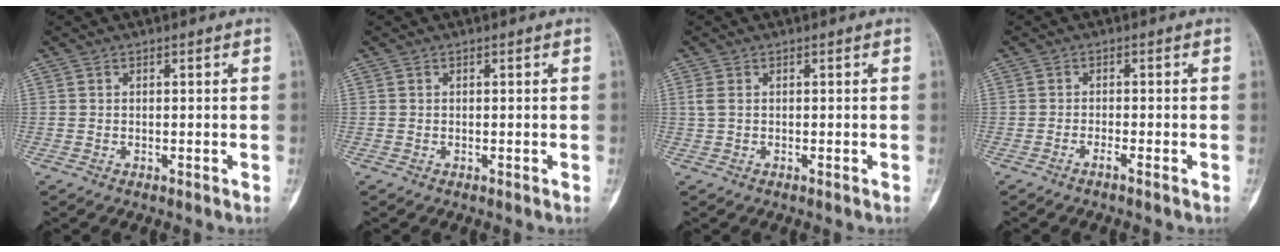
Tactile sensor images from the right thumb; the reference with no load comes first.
{"total": 0.0}
{"total": 1.3, "force": [-0.1, 0.4, 1.3], "torque": [-0.036, 0.003, 0.002]}
{"total": 1.4, "force": [-1.1, -0.3, 0.8], "torque": [-0.020, 0.004, -0.023]}